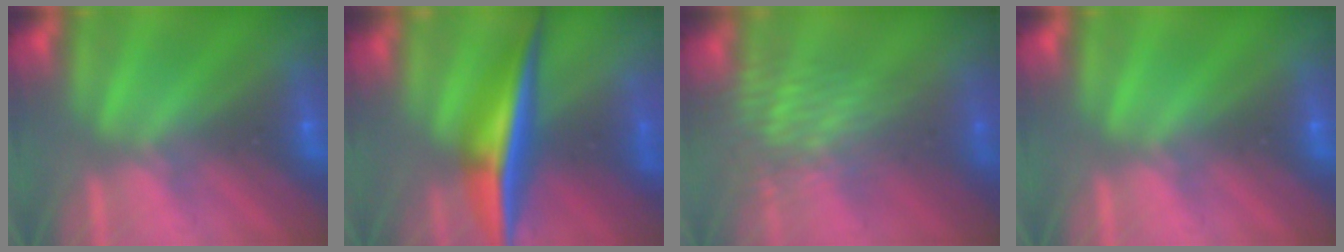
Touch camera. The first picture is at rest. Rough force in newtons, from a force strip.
{"total": 9.2}
{"total": 3.4}
{"total": 0.0}